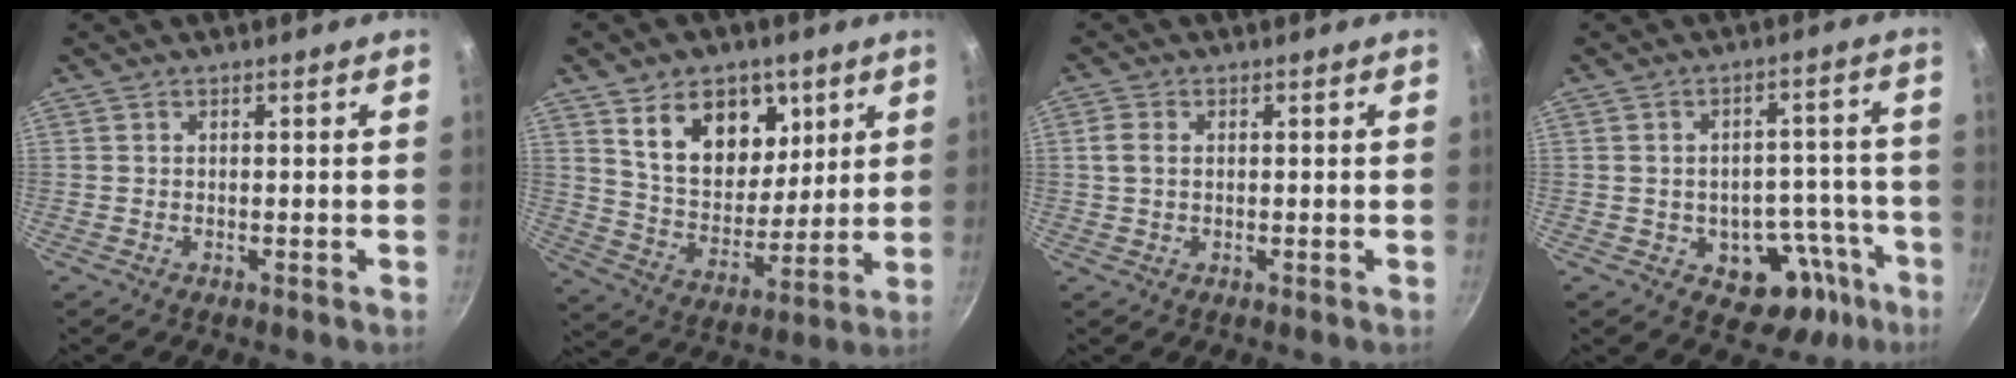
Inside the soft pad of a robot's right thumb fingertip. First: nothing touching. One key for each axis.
{"total": 15.5, "fx": 7.3, "fy": 10.4, "fz": 8.9, "tx": -0.098, "ty": -0.042, "tz": 0.139}
{"total": 2.9, "fx": 0.5, "fy": 1.9, "fz": 2.1, "tx": -0.050, "ty": 0.004, "tz": 0.011}
{"total": 12.1, "fx": -6.0, "fy": 7.8, "fz": 7.1, "tx": -0.056, "ty": 0.054, "tz": -0.071}